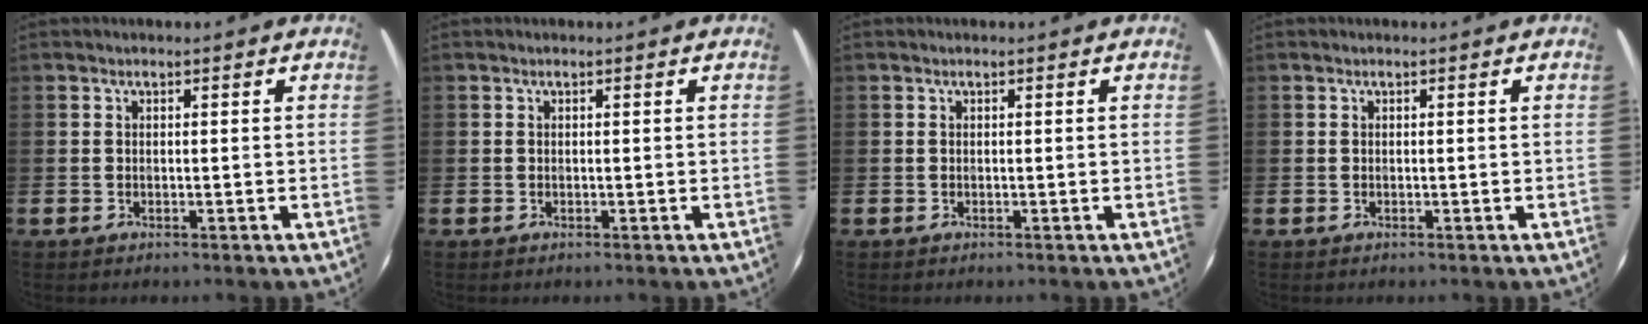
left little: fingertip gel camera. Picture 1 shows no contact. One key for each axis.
{"total": 0.0}
{"total": 0.0}
{"total": 0.0}